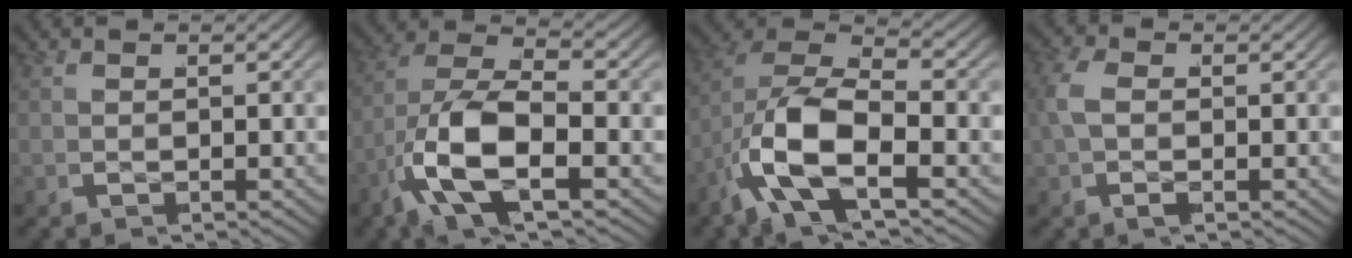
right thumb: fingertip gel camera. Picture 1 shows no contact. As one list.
[{"total": 11.2, "force": [-0.8, 6.5, 9.1], "torque": [-0.223, -0.026, -0.012]}, {"total": 12.0, "force": [-0.5, 7.7, 9.2], "torque": [-0.229, -0.026, -0.010]}, {"total": 2.6, "force": [0.0, 1.7, 2.0], "torque": [-0.056, -0.001, -0.001]}]